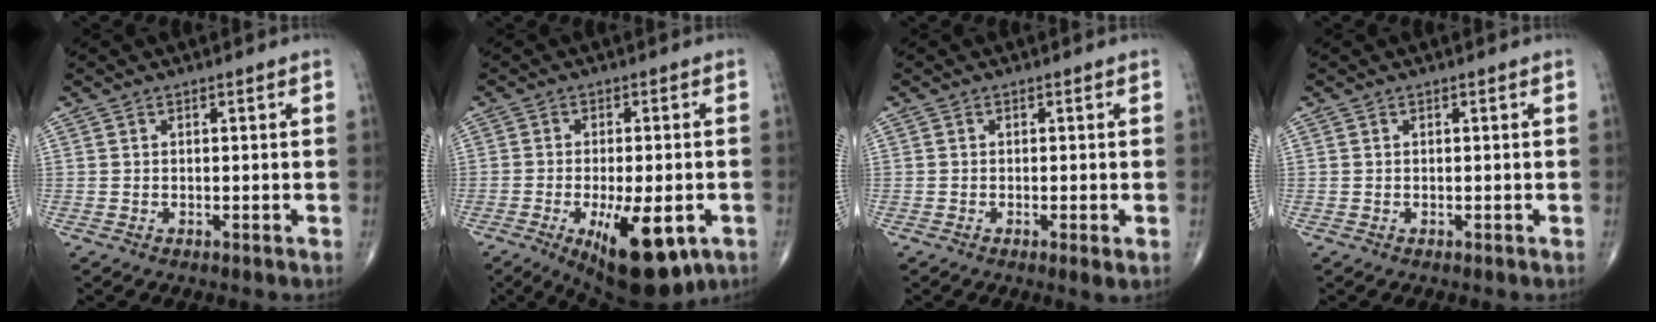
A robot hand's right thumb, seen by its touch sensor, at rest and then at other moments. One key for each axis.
{"total": 14.5, "fx": -5.6, "fy": 5.7, "fz": 12.1, "tx": -0.164, "ty": -0.003, "tz": -0.067}
{"total": 1.8, "fx": -0.5, "fy": 0.2, "fz": 1.7, "tx": -0.037, "ty": -0.009, "tz": -0.013}
{"total": 0.0}